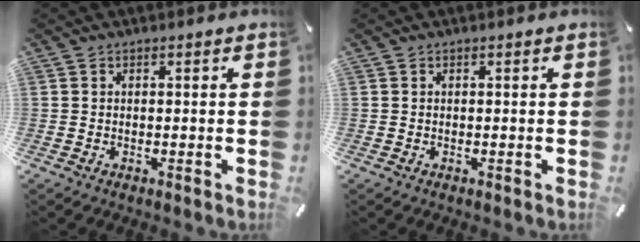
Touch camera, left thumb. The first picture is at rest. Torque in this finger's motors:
{"motor_torque": [0.00, 0.00, 0.00, 0.00, 0.00]}